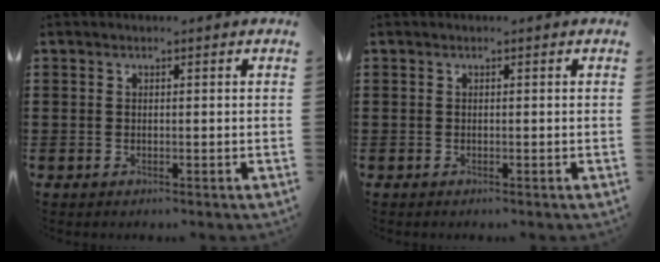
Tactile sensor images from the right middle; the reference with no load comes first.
{"total": 0.0}